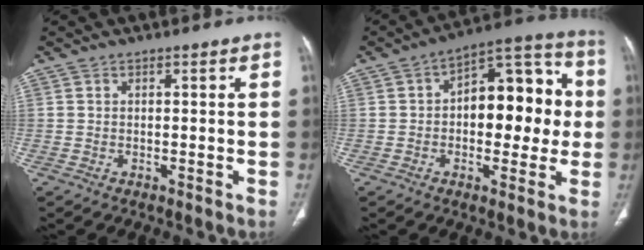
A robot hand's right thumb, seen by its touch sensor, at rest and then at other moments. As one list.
[{"total": 17.0, "force": [0.5, 9.7, 13.9], "torque": [-0.139, 0.041, 0.003]}]